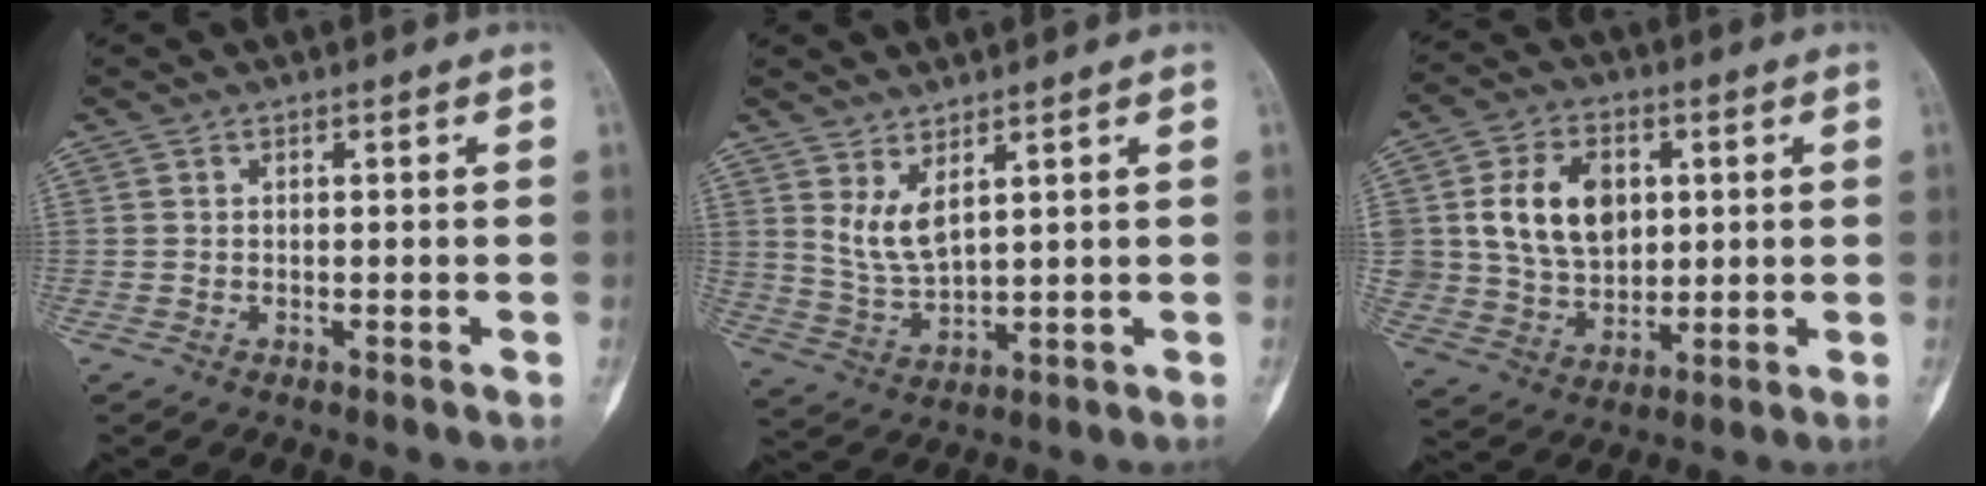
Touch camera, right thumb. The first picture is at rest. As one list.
[{"total": 6.1, "force": [3.2, 2.4, 4.6], "torque": [-0.088, -0.033, 0.076]}, {"total": 14.0, "force": [2.9, 10.2, 9.1], "torque": [-0.123, -0.007, 0.059]}]